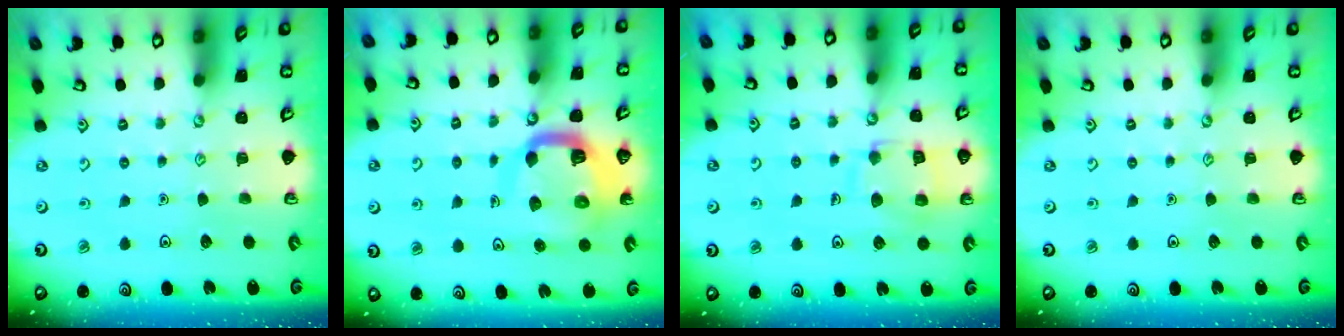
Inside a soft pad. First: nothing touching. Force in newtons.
{"total": 11.3, "press": 11.2, "slide": 1.3}
{"total": 11.4, "press": 11.3, "slide": 1.1}
{"total": 0.0}